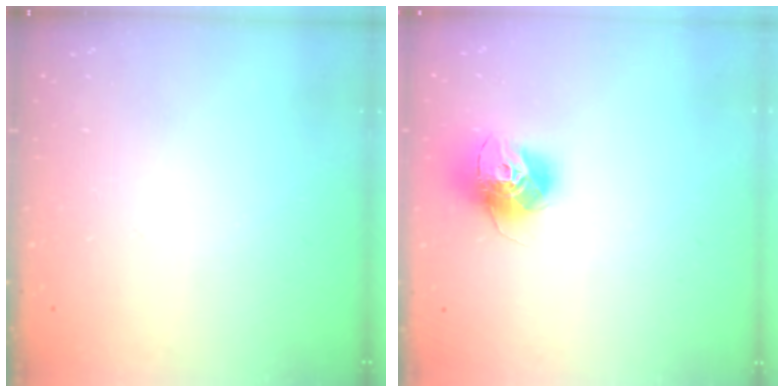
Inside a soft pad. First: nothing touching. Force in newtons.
{"total": 13.0, "press": 13.0, "slide": 1.0}